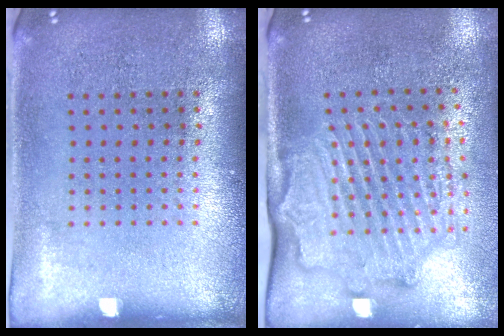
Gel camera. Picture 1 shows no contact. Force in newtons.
{"total": 2.2, "press": 2.1, "slide": 0.1}